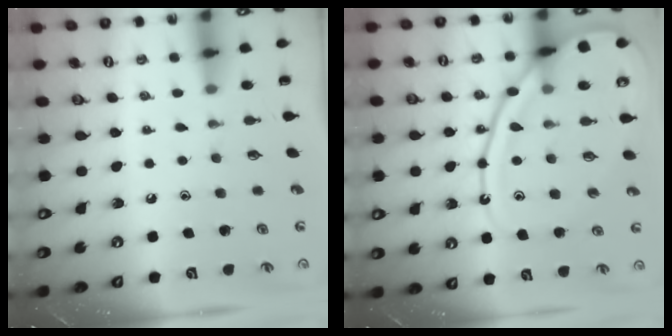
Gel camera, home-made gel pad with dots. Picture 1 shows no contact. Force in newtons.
{"total": 16.6, "press": 16.6, "slide": 1.1}